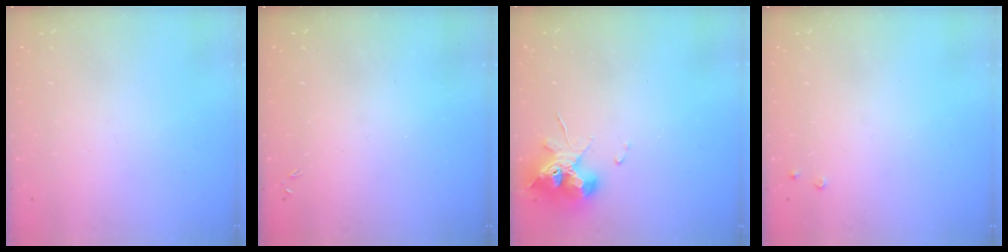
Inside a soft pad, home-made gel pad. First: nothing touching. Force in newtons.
{"total": 0.0}
{"total": 10.8, "press": 10.8, "slide": 1.4}
{"total": 1.8, "press": 1.8, "slide": 0.4}